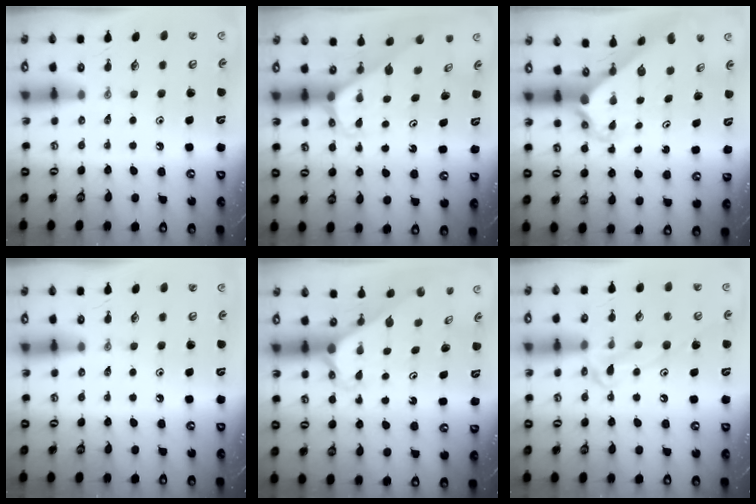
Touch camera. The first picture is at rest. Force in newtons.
{"total": 2.4, "press": 2.4, "slide": 0.2}
{"total": 2.8, "press": 2.7, "slide": 0.2}
{"total": 0.0}
{"total": 2.3, "press": 2.3, "slide": 0.2}
{"total": 12.1, "press": 12.1, "slide": 0.7}